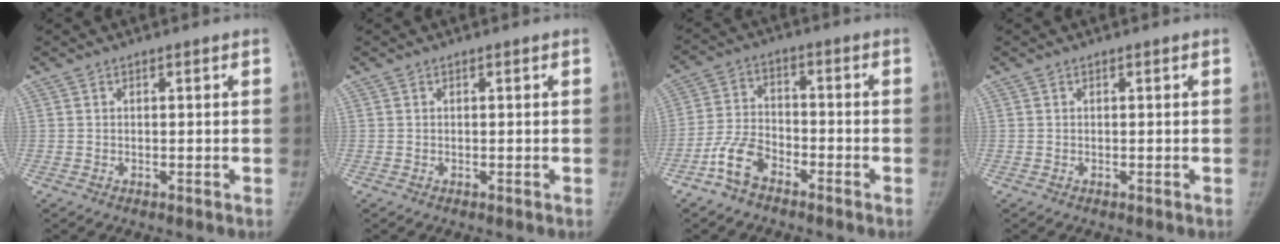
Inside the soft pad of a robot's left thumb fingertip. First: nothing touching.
{"total": 0.0}
{"total": 7.4, "force": [-5.0, 3.9, 3.9], "torque": [-0.081, 0.027, -0.102]}
{"total": 0.0}